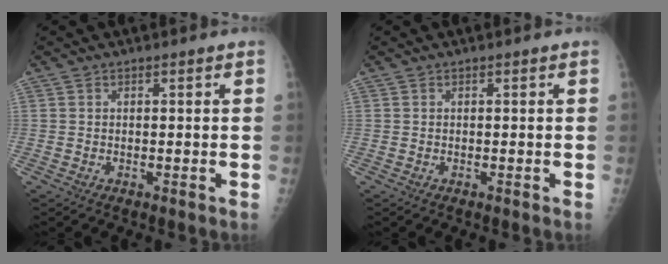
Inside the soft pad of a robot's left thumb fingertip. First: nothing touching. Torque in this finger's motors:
{"motor_torque": [0.00, 0.00, 0.00, 0.00, 0.00]}